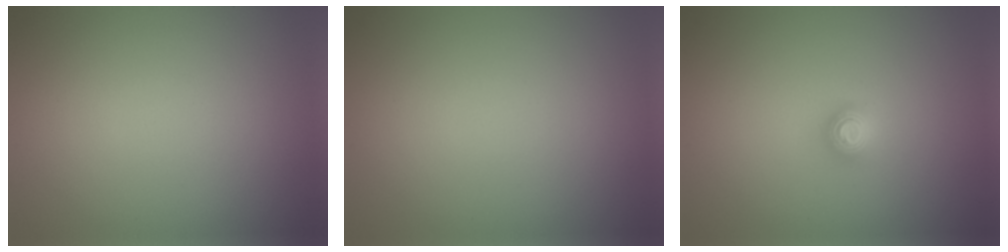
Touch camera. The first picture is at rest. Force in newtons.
{"total": 0.0}
{"total": 1.5, "press": 1.5, "slide": 0.2}